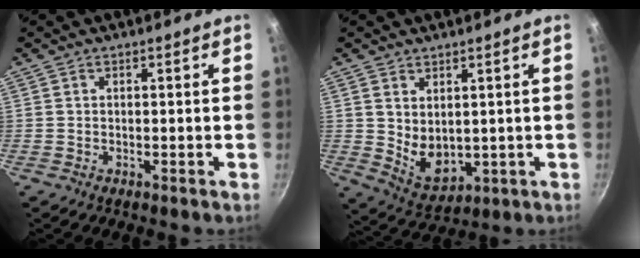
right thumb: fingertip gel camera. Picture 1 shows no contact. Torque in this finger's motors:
{"motor_torque": [-0.43, 0.76, 0.64, 0.56, -0.02]}